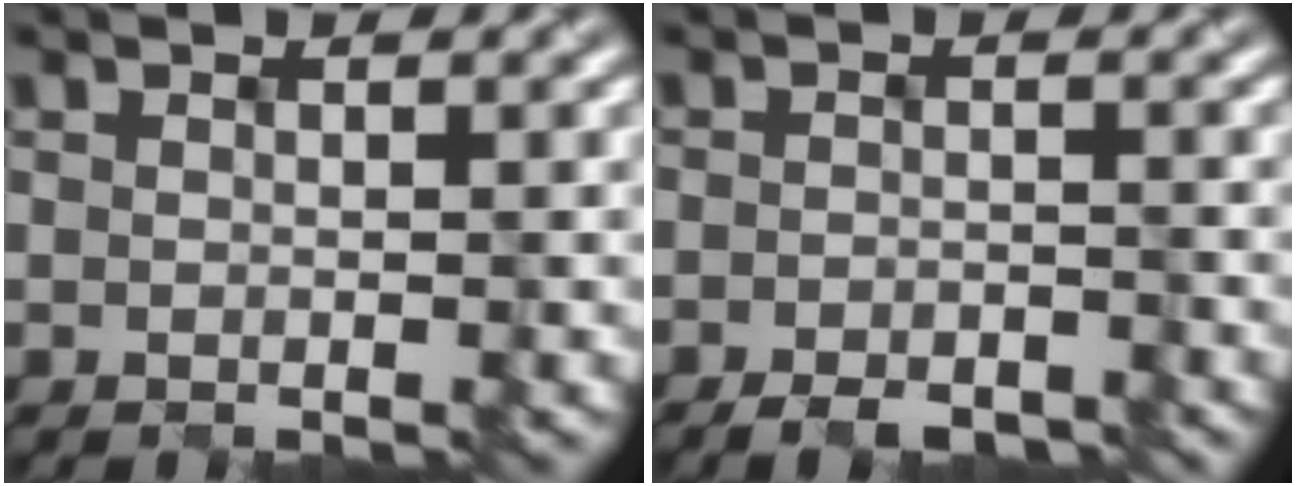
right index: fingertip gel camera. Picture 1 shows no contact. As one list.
[{"total": 2.2, "force": [-2.1, 0.4, 0.7], "torque": [-0.009, -0.001, -0.034]}]